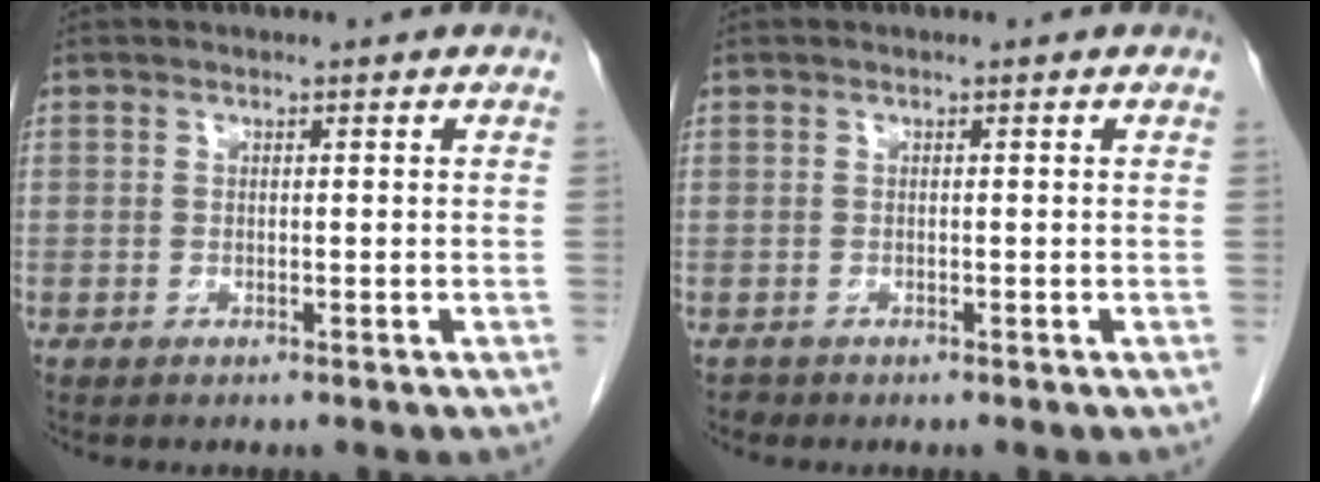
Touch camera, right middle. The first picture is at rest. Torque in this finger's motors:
{"motor_torque": [-0.19, 0.22, -0.04, 0.00]}